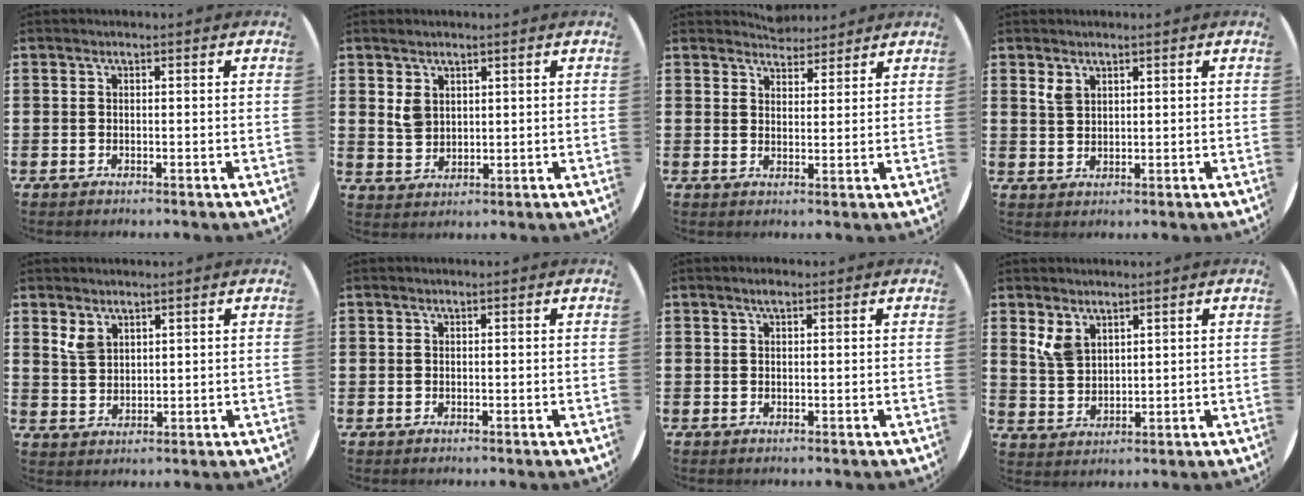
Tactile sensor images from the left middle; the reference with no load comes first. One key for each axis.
{"total": 3.1, "fx": 1.8, "fy": 2.1, "fz": 1.3, "tx": -0.022, "ty": 0.004, "tz": 0.031}
{"total": 3.3, "fx": 3.3, "fy": 0.6, "fz": -0.3, "tx": -0.001, "ty": -0.010, "tz": 0.062}
{"total": 1.9, "fx": 1.5, "fy": 1.0, "fz": 0.7, "tx": -0.008, "ty": 0.001, "tz": 0.027}
{"total": 2.7, "fx": 2.0, "fy": 1.5, "fz": 1.0, "tx": -0.016, "ty": -0.001, "tz": 0.038}
{"total": 0.5, "fx": 0.3, "fy": 0.5, "fz": -0.1, "tx": 0.009, "ty": 0.001, "tz": 0.003}
{"total": 1.0, "fx": 0.7, "fy": 0.2, "fz": 0.6, "tx": -0.012, "ty": 0.004, "tz": 0.011}
{"total": 3.6, "fx": 2.5, "fy": 2.1, "fz": 1.6, "tx": -0.037, "ty": 0.004, "tz": 0.049}